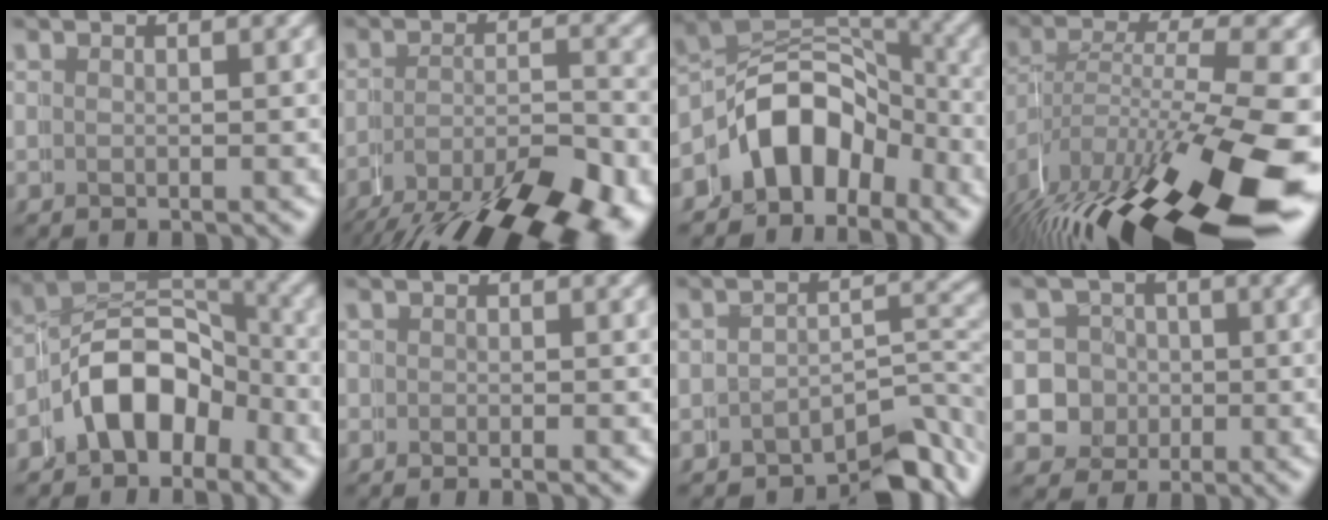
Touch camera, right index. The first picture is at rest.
{"total": 9.6, "force": [-5.6, 4.2, 6.7], "torque": [-0.102, -0.032, -0.079]}
{"total": 8.1, "force": [-2.4, 6.5, 4.2], "torque": [-0.091, -0.020, -0.046]}
{"total": 12.8, "force": [-6.3, 5.1, 9.9], "torque": [-0.180, -0.039, -0.074]}
{"total": 6.4, "force": [-2.2, 4.9, 3.5], "torque": [-0.074, -0.017, -0.043]}
{"total": 1.4, "force": [-0.9, 0.9, 0.6], "torque": [-0.018, -0.005, -0.020]}
{"total": 4.5, "force": [-3.2, 2.1, 2.3], "torque": [-0.007, -0.009, -0.058]}
{"total": 9.4, "force": [-1.4, 9.3, 0.8], "torque": [-0.058, -0.045, -0.023]}